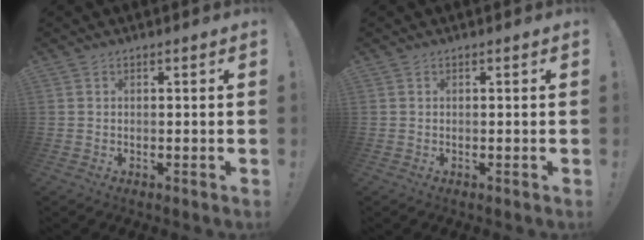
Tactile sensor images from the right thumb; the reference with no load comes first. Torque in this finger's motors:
{"motor_torque": [0.00, 0.00, 0.00, 0.00, 0.00]}